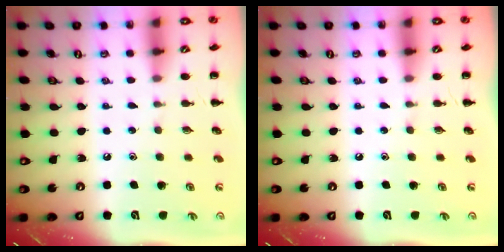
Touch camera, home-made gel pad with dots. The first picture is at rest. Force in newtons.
{"total": 0.0}